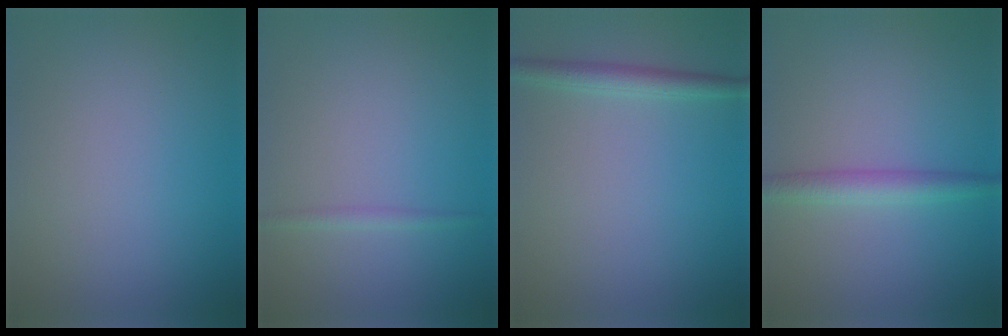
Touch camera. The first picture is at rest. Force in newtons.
{"total": 1.0, "press": 1.0, "slide": 0.0}
{"total": 2.1, "press": 2.1, "slide": 0.0}
{"total": 2.6, "press": 2.6, "slide": 0.1}